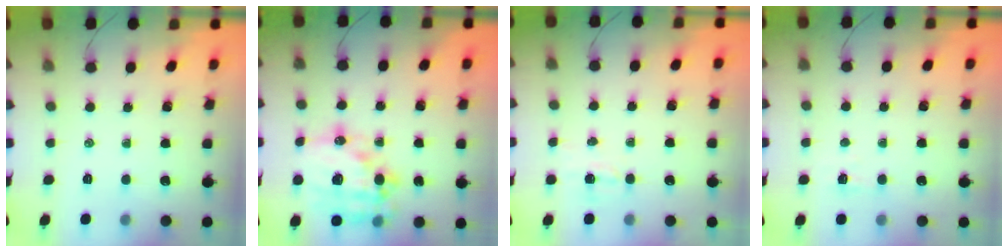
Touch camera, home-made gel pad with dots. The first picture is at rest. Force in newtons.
{"total": 18.1, "press": 17.6, "slide": 3.8}
{"total": 3.4, "press": 3.3, "slide": 1.1}
{"total": 2.2, "press": 2.0, "slide": 0.8}